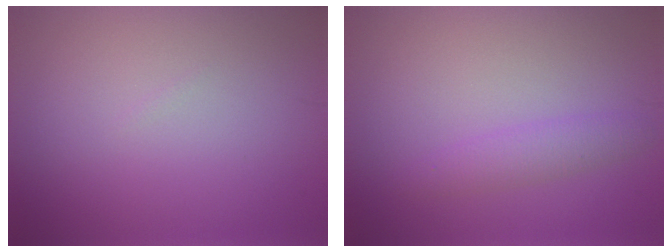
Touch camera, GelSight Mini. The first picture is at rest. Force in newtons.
{"total": 2.0, "press": 2.0, "slide": 0.2}